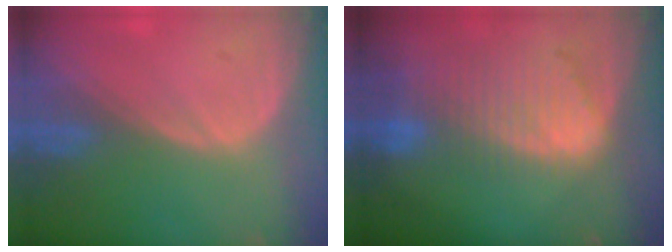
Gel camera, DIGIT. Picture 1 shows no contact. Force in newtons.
{"total": 9.2, "press": 8.1, "slide": 4.4}